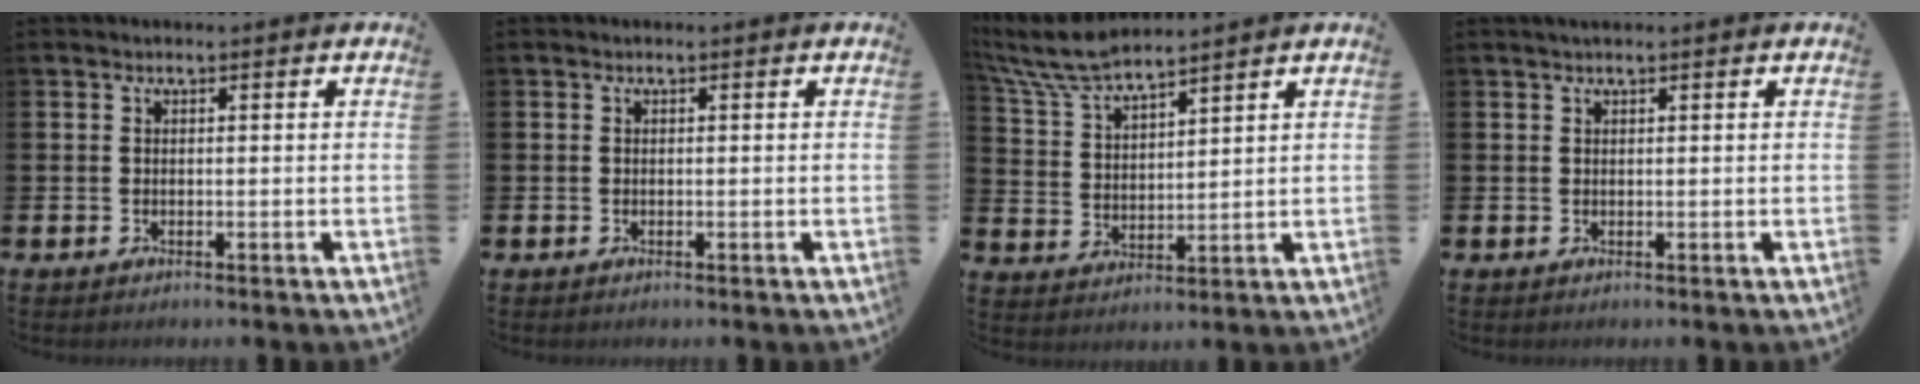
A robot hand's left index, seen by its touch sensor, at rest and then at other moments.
{"total": 0.0}
{"total": 7.6, "force": [7.1, 1.1, 2.6], "torque": [-0.078, -0.027, 0.130]}
{"total": 0.8, "force": [0.7, 0.1, 0.4], "torque": [-0.003, 0.002, 0.011]}